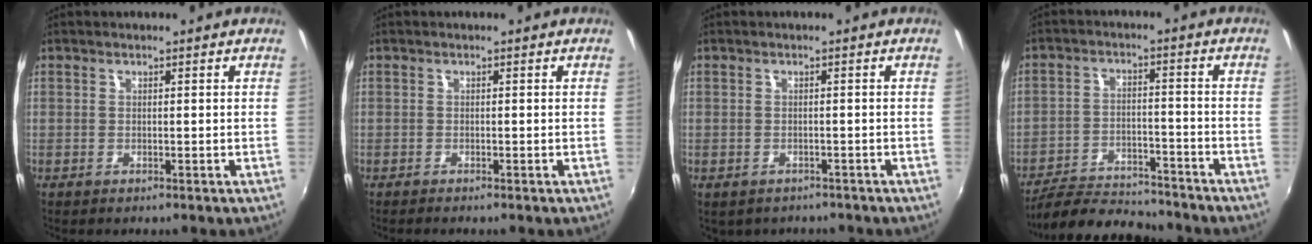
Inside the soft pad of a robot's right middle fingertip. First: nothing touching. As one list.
[{"total": 1.0, "force": [-0.9, 0.1, 0.3], "torque": [-0.007, -0.008, -0.018]}, {"total": 3.0, "force": [-2.0, 1.9, 1.1], "torque": [-0.026, -0.012, -0.022]}, {"total": 12.7, "force": [-11.7, 3.0, 3.9], "torque": [-0.100, 0.001, -0.184]}]